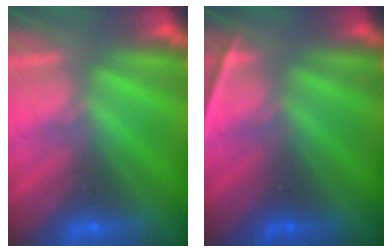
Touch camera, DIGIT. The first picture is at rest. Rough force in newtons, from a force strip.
{"total": 2.2}